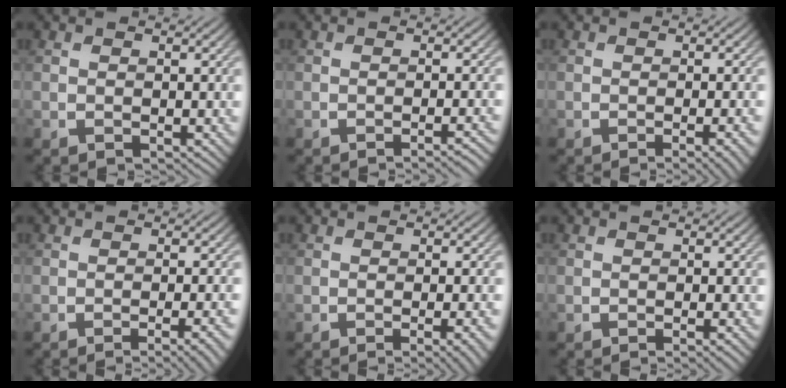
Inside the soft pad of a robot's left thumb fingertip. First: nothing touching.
{"total": 2.2, "force": [-1.4, 0.3, 1.7], "torque": [-0.013, 0.006, -0.027]}
{"total": 3.4, "force": [-1.4, 0.6, 3.0], "torque": [-0.033, 0.005, -0.024]}
{"total": 4.7, "force": [-2.3, 0.9, 4.0], "torque": [-0.046, 0.008, -0.034]}
{"total": 3.8, "force": [-1.6, 0.8, 3.4], "torque": [-0.037, 0.006, -0.025]}
{"total": 1.8, "force": [-0.7, 0.3, 1.6], "torque": [-0.017, 0.001, -0.016]}